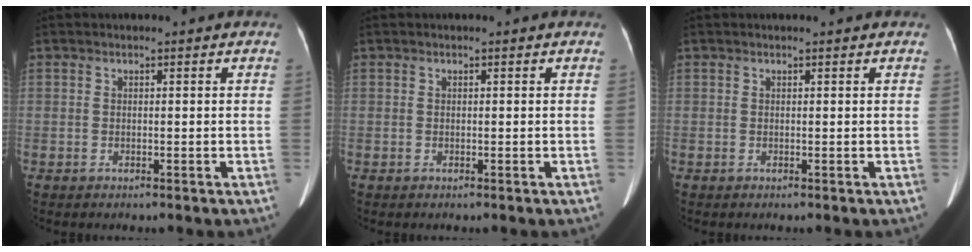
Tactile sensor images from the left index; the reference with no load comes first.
{"total": 0.0}
{"total": 0.8, "force": [0.8, 0.0, 0.3], "torque": [-0.008, 0.008, 0.009]}